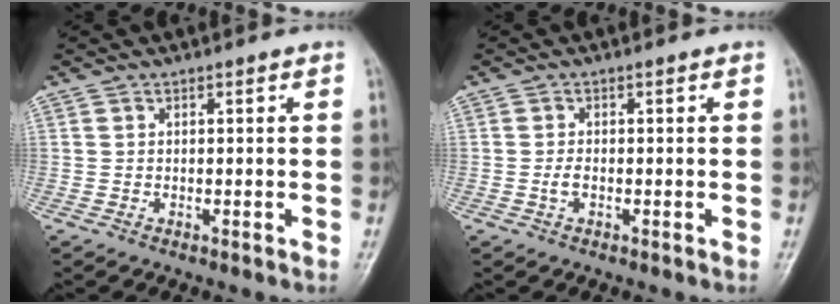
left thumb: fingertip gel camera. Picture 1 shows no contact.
{"total": 1.5, "force": [-0.5, 0.8, 1.2], "torque": [-0.026, 0.001, -0.011]}